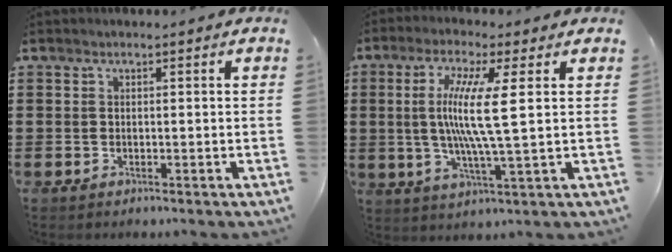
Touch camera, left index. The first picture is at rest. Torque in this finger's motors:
{"motor_torque": [2.14, 0.00, 0.55, 0.21]}